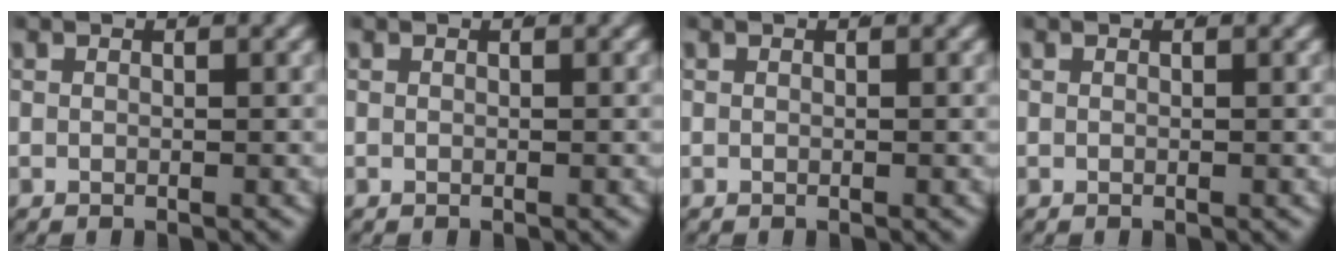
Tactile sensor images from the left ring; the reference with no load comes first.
{"total": 0.0}
{"total": 0.0}
{"total": 0.0}